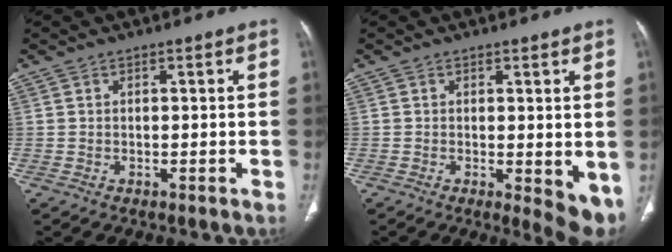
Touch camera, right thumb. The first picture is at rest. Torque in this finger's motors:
{"motor_torque": [-0.29, 0.29, -0.06, 0.01, 0.03]}